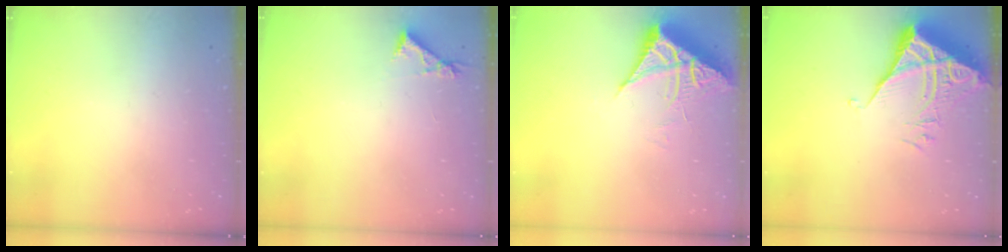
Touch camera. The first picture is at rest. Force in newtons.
{"total": 4.7, "press": 4.7, "slide": 0.4}
{"total": 7.0, "press": 7.0, "slide": 0.2}
{"total": 6.1, "press": 6.0, "slide": 0.7}